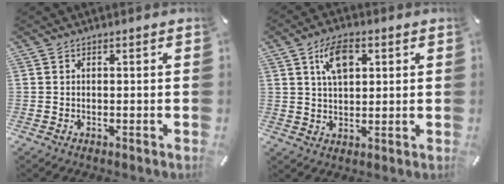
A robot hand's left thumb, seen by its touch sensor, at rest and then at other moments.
{"total": 7.8, "force": [3.2, 4.5, 5.5], "torque": [-0.085, -0.001, 0.053]}